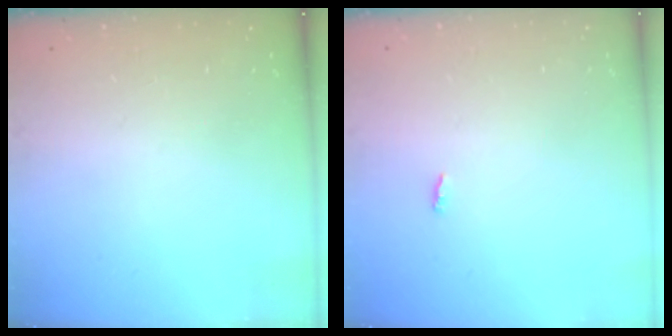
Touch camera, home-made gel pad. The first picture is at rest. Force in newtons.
{"total": 1.9, "press": 1.9, "slide": 0.2}